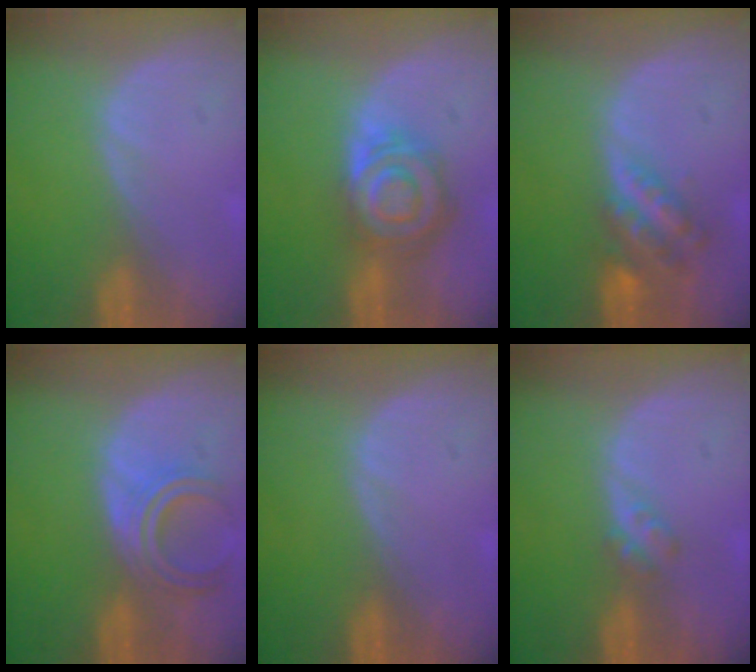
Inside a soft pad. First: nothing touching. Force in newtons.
{"total": 8.0, "press": 7.1, "slide": 3.7}
{"total": 6.0, "press": 5.2, "slide": 2.9}
{"total": 5.1, "press": 5.0, "slide": 0.5}
{"total": 0.0}
{"total": 2.3, "press": 2.0, "slide": 1.2}